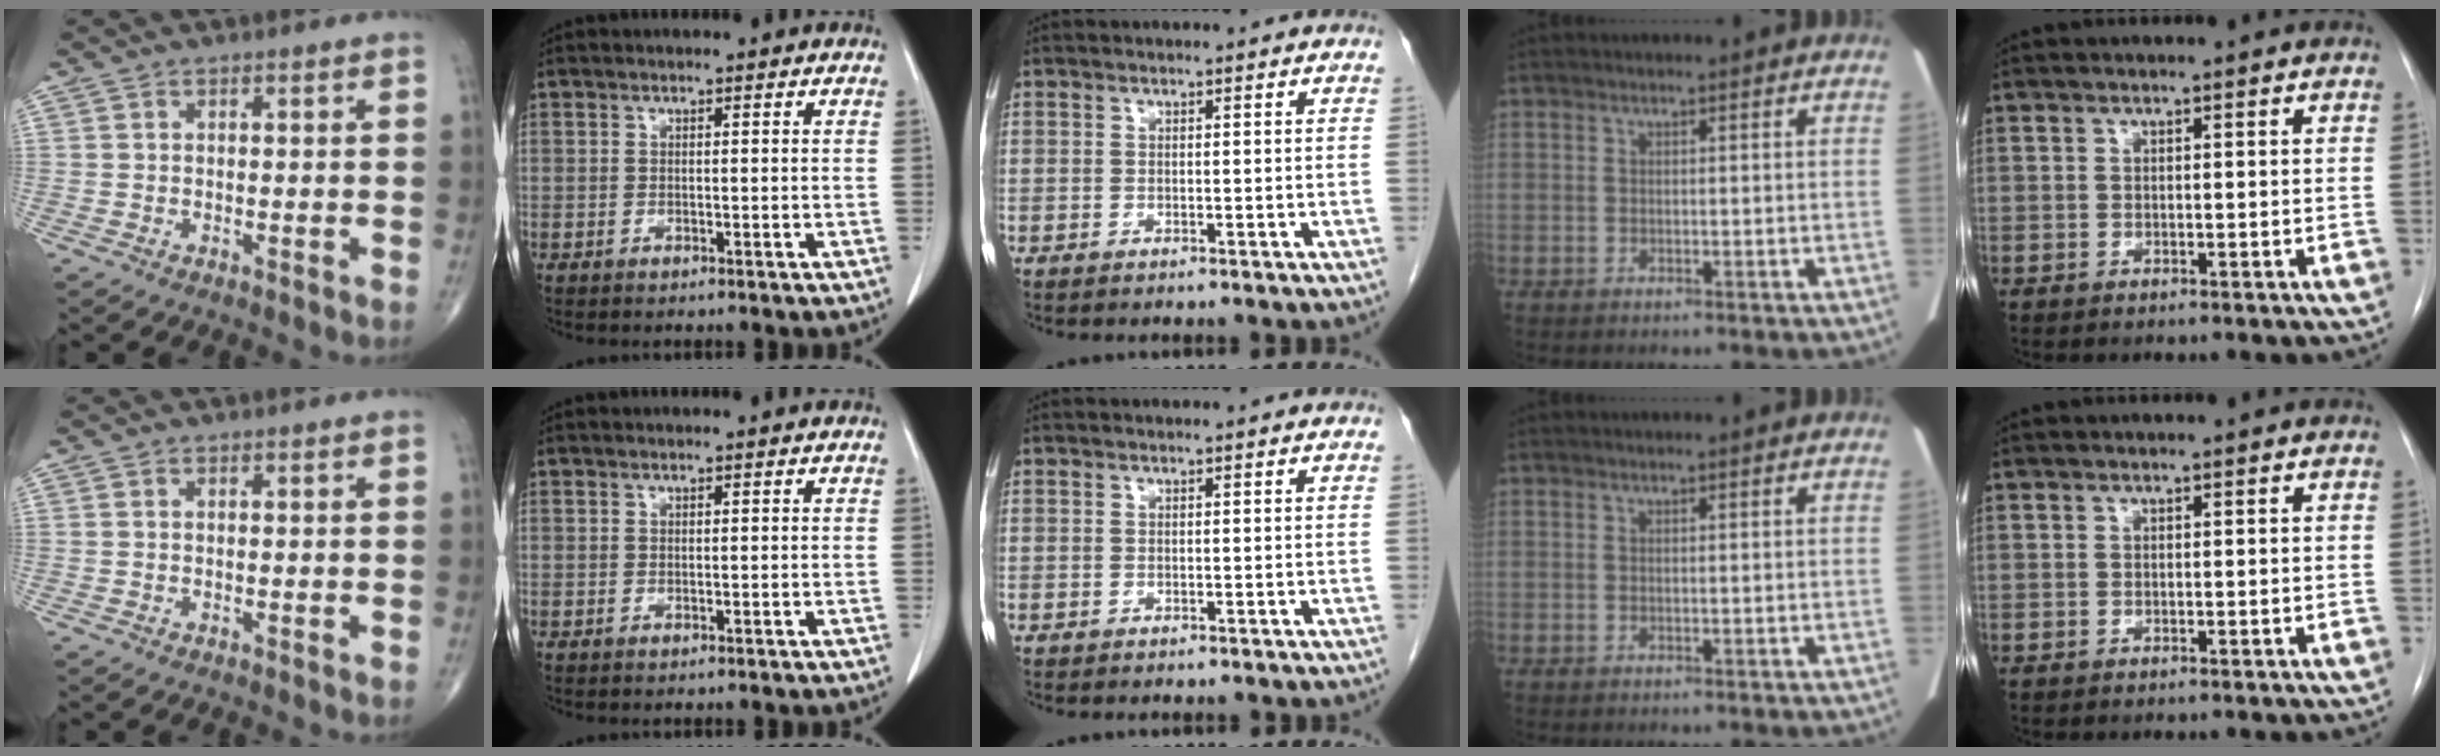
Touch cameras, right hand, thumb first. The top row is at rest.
{}